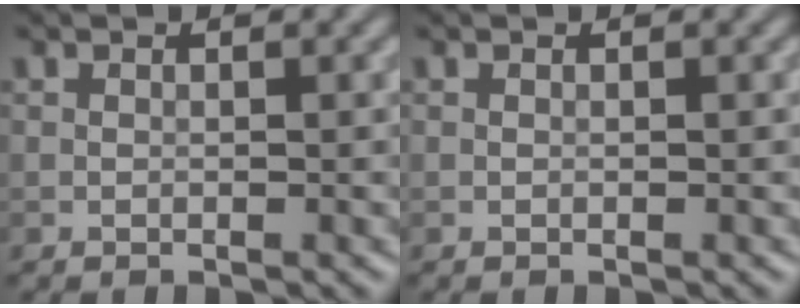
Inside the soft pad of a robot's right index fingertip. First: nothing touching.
{"total": 0.0}